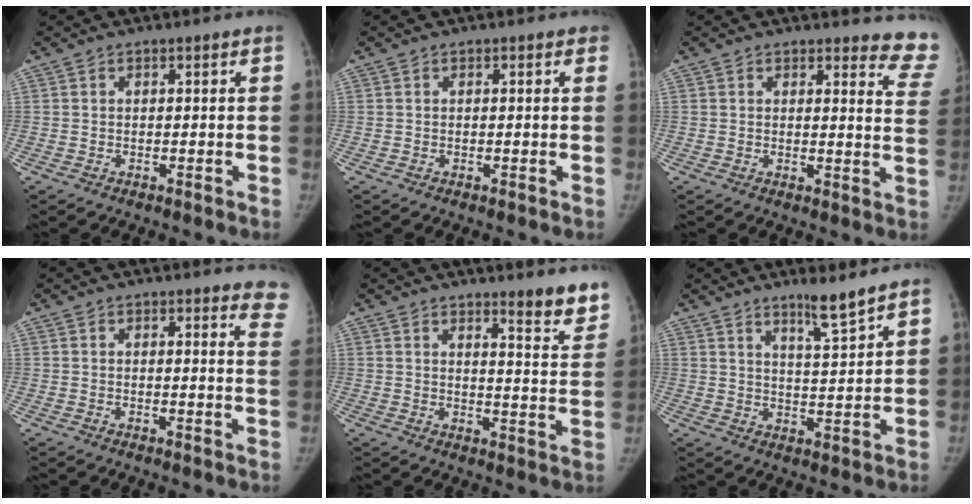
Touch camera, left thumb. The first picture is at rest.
{"total": 0.8, "force": [0.6, 0.4, 0.5], "torque": [0.002, 0.001, 0.002]}
{"total": 10.1, "force": [9.9, 2.0, 0.6], "torque": [0.040, -0.106, 0.068]}
{"total": 7.3, "force": [6.7, 1.7, 2.2], "torque": [0.012, -0.041, 0.042]}
{"total": 9.0, "force": [7.2, 1.3, 5.3], "torque": [-0.041, -0.058, 0.086]}
{"total": 6.0, "force": [4.8, -0.1, 3.6], "torque": [-0.053, -0.045, 0.084]}